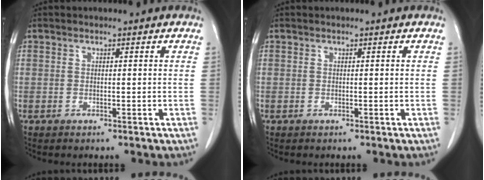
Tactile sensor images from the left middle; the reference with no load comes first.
{"total": 0.0}